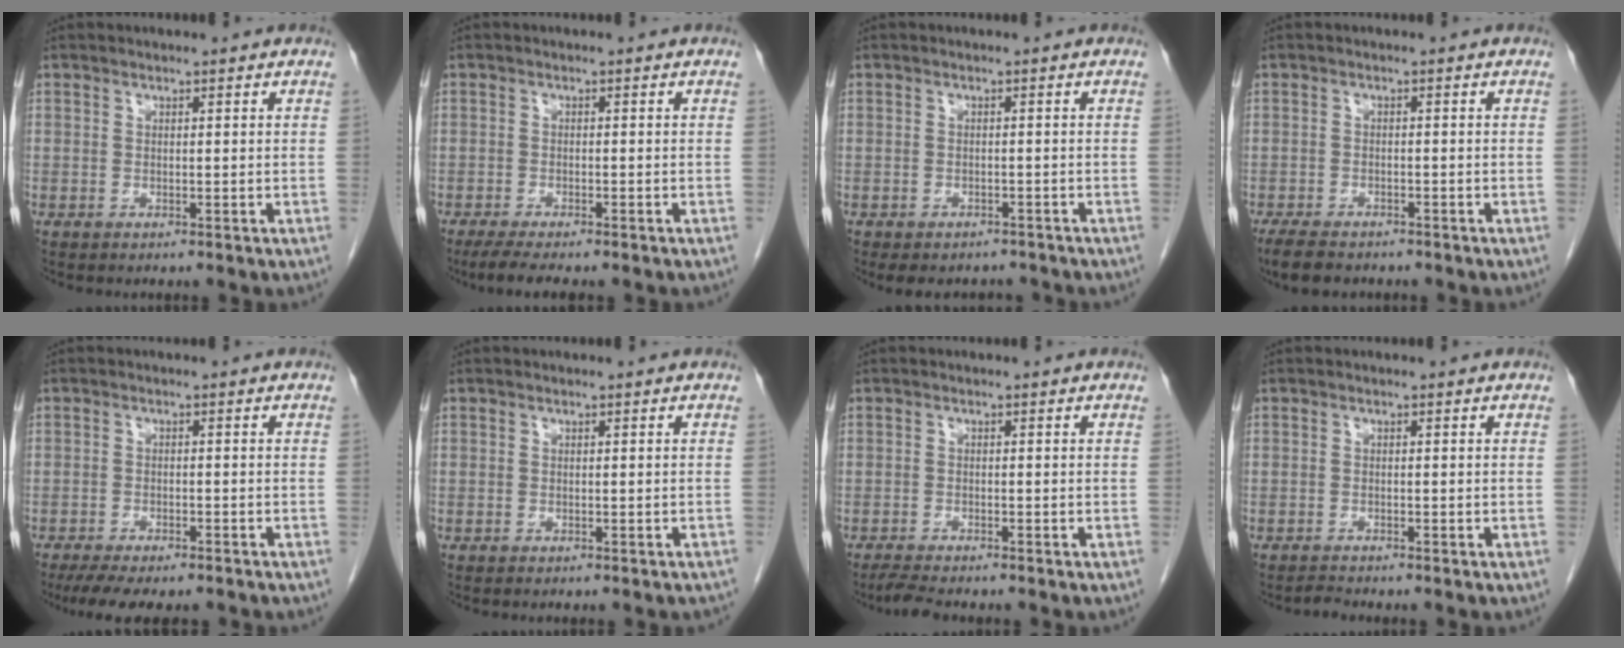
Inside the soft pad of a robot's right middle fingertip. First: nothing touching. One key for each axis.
{"total": 5.6, "fx": -4.4, "fy": 0.7, "fz": 3.3, "tx": -0.051, "ty": -0.013, "tz": -0.067}
{"total": 6.2, "fx": -5.3, "fy": 2.7, "fz": 1.6, "tx": -0.017, "ty": 0.003, "tz": -0.065}
{"total": 5.6, "fx": -4.6, "fy": 1.9, "fz": 2.5, "tx": -0.045, "ty": -0.011, "tz": -0.072}
{"total": 9.2, "fx": -7.5, "fy": 2.4, "fz": 4.7, "tx": -0.066, "ty": -0.005, "tz": -0.109}
{"total": 2.9, "fx": -2.5, "fy": 0.8, "fz": 1.3, "tx": -0.017, "ty": -0.006, "tz": -0.028}
{"total": 2.9, "fx": -2.6, "fy": 0.1, "fz": 1.4, "tx": -0.031, "ty": -0.010, "tz": -0.045}
{"total": 0.9, "fx": -0.8, "fy": -0.2, "fz": -0.1, "tx": -0.004, "ty": -0.006, "tz": -0.015}